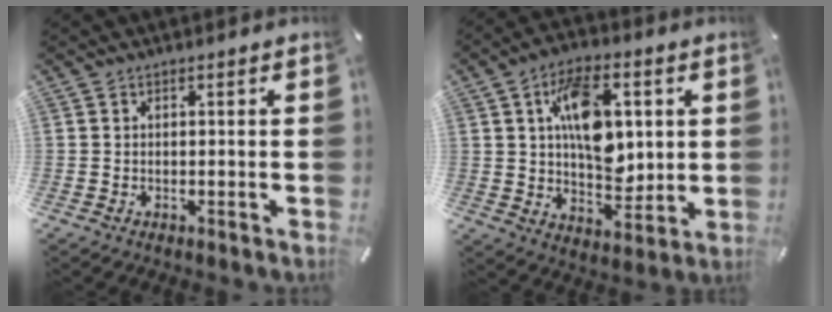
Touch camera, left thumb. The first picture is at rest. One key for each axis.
{"total": 15.0, "fx": 3.2, "fy": 9.7, "fz": 11.0, "tx": -0.170, "ty": 0.002, "tz": 0.055}